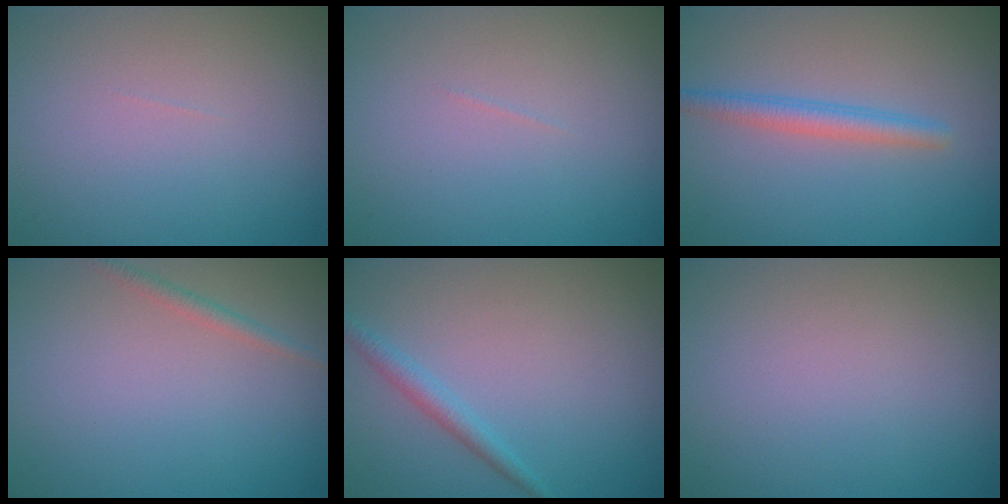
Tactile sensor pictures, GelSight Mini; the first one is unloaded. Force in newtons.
{"total": 0.0}
{"total": 2.3, "press": 2.2, "slide": 0.2}
{"total": 1.1, "press": 1.1, "slide": 0.0}
{"total": 1.6, "press": 1.6, "slide": 0.1}
{"total": 0.0}